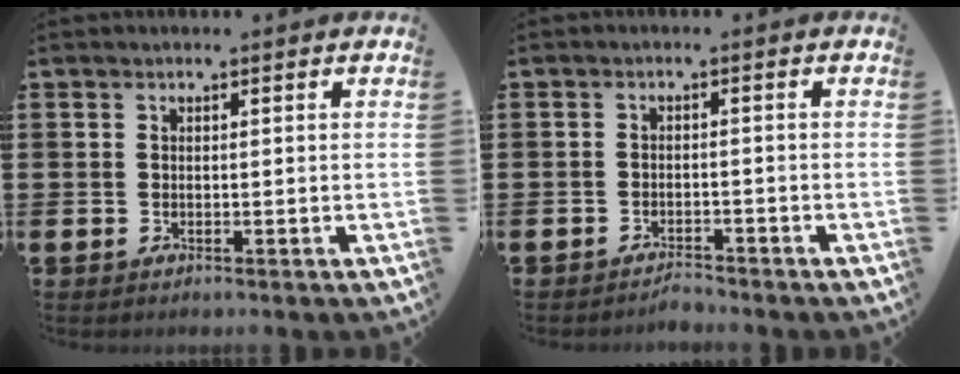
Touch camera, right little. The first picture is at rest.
{"total": 1.6, "force": [-1.6, 0.1, 0.1], "torque": [-0.007, 0.003, -0.034]}